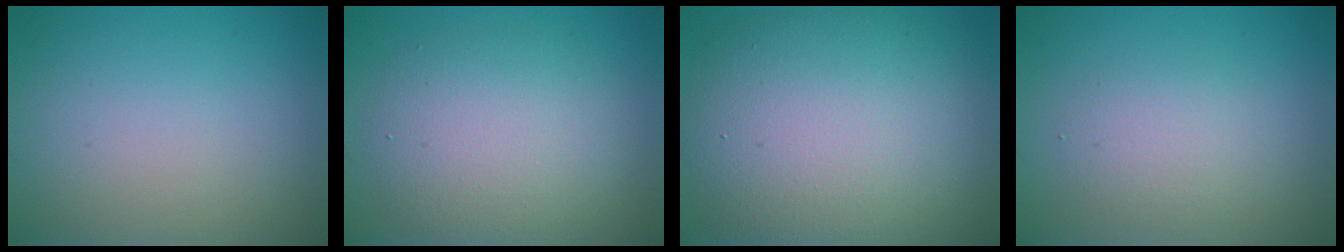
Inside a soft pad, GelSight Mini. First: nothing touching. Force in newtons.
{"total": 6.1, "press": 6.1, "slide": 0.4}
{"total": 12.6, "press": 12.6, "slide": 0.6}
{"total": 2.4, "press": 2.4, "slide": 0.1}